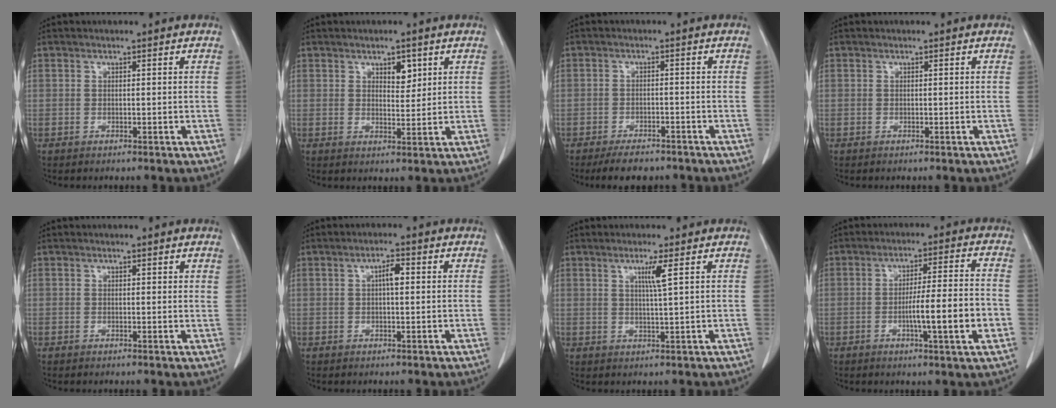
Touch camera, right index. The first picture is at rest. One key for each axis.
{"total": 3.1, "fx": 1.6, "fy": 1.6, "fz": 2.2, "tx": -0.031, "ty": -0.003, "tz": 0.027}
{"total": 4.8, "fx": -3.9, "fy": 2.1, "fz": 1.8, "tx": -0.026, "ty": 0.000, "tz": -0.061}
{"total": 0.0}
{"total": 0.6, "fx": 0.5, "fy": 0.3, "fz": 0.3, "tx": -0.001, "ty": -0.001, "tz": 0.002}
{"total": 2.5, "fx": 0.4, "fy": 0.6, "fz": 2.4, "tx": -0.041, "ty": 0.005, "tz": 0.006}
{"total": 3.0, "fx": 1.2, "fy": -0.7, "fz": 2.7, "tx": -0.051, "ty": -0.005, "tz": 0.023}
{"total": 9.6, "fx": -2.6, "fy": 0.0, "fz": 9.2, "tx": -0.145, "ty": 0.000, "tz": -0.041}